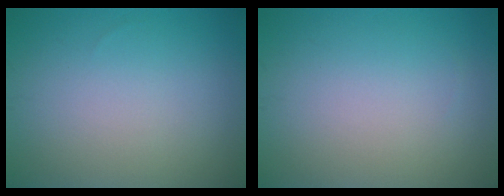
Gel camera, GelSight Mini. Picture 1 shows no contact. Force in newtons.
{"total": 0.0}